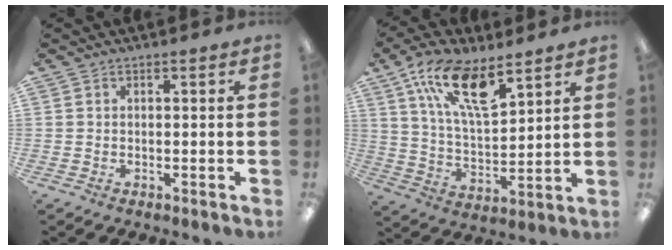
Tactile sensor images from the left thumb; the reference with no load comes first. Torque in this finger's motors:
{"motor_torque": [0.44, 0.36, 1.38, -1.36, 0.41]}